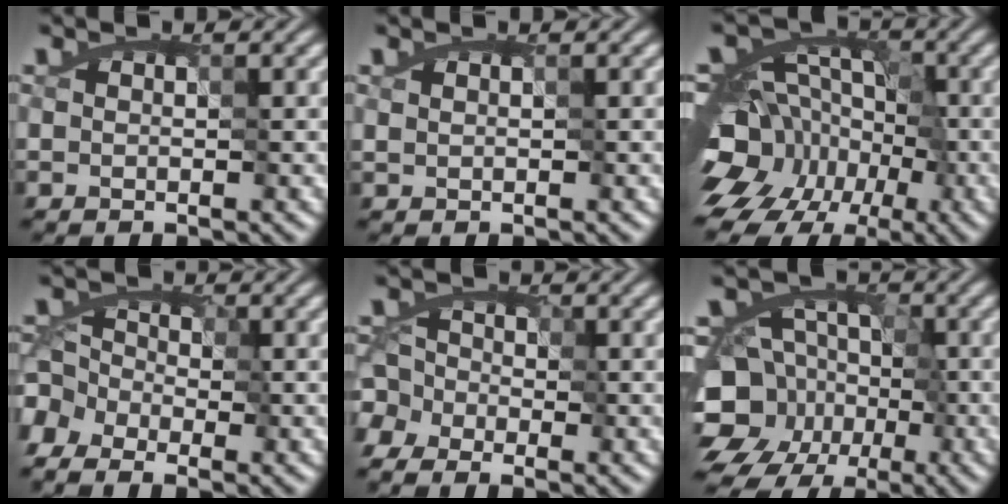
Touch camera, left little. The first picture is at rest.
{"total": 0.5, "force": [0.4, 0.3, 0.2], "torque": [-0.008, 0.000, 0.011]}
{"total": 14.3, "force": [-7.9, 10.1, 6.3], "torque": [-0.110, 0.002, -0.139]}
{"total": 6.1, "force": [-4.1, 4.0, 2.0], "torque": [-0.029, 0.012, -0.103]}
{"total": 5.1, "force": [-2.6, 4.1, 1.5], "torque": [-0.020, 0.020, -0.084]}
{"total": 12.7, "force": [-5.3, 10.7, 4.3], "torque": [-0.071, -0.016, -0.113]}